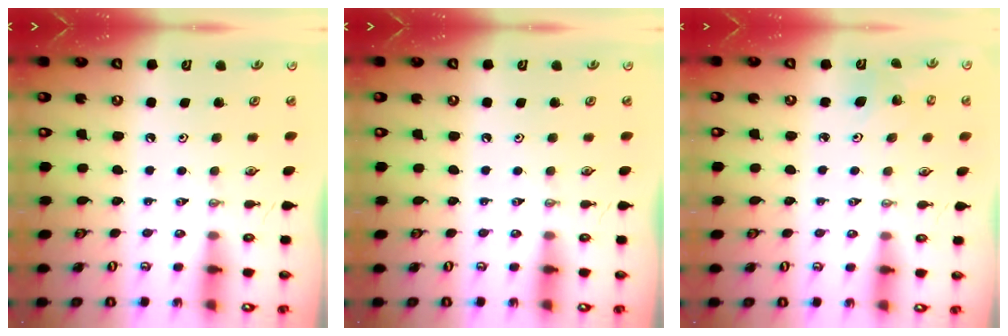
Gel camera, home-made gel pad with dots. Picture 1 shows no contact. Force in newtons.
{"total": 0.0}
{"total": 4.0, "press": 3.4, "slide": 2.0}